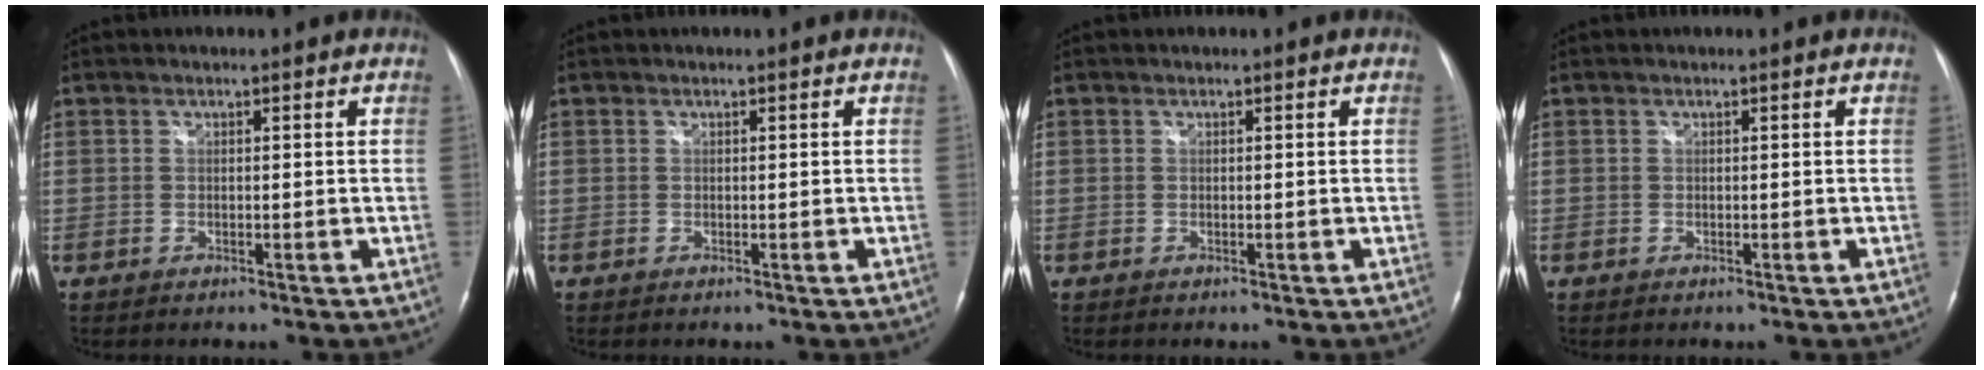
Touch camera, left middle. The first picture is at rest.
{"total": 0.0}
{"total": 0.0}
{"total": 0.0}